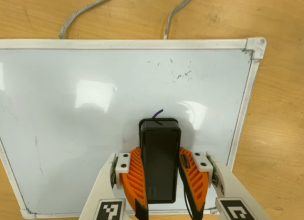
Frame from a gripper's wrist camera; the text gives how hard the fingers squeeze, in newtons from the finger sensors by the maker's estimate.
{"total": 10.3, "left": 10.5, "right": 10.1}